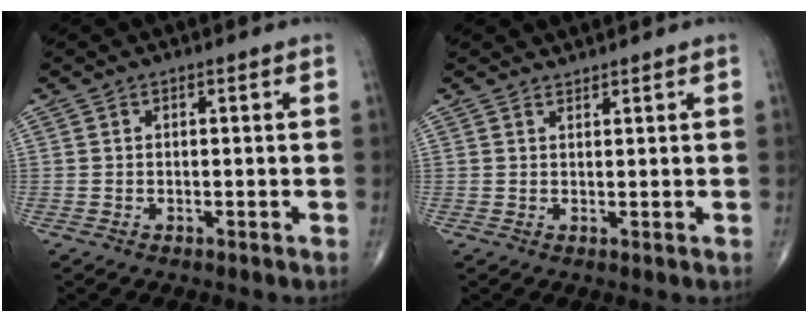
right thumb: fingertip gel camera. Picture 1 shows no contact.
{"total": 1.1, "force": [1.1, 0.0, -0.2], "torque": [0.005, -0.009, 0.019]}